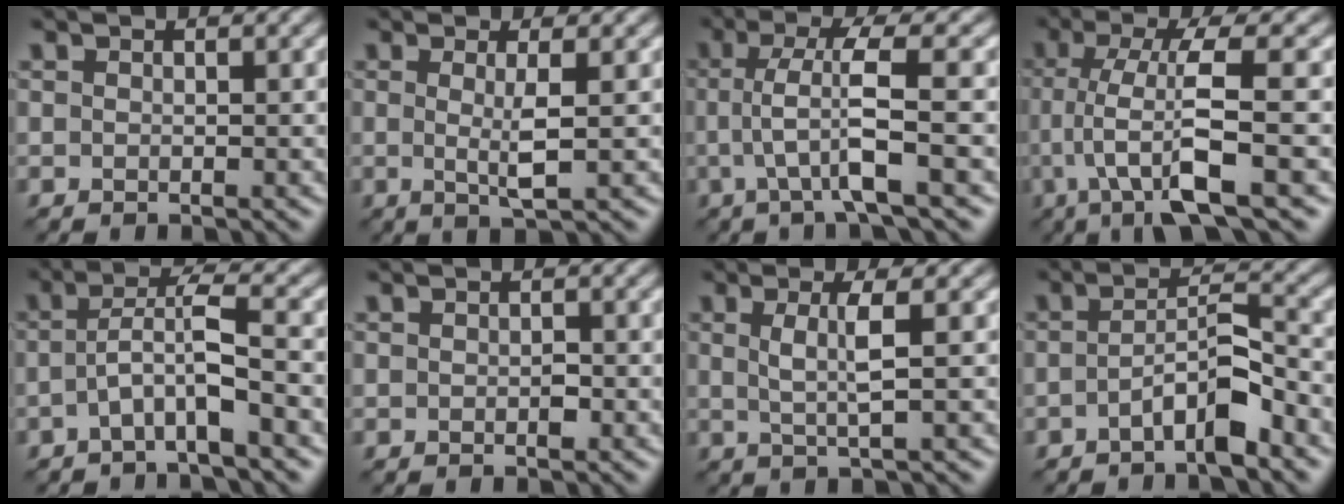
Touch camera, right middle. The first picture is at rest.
{"total": 2.7, "force": [0.1, 0.4, 2.7], "torque": [-0.050, -0.008, 0.001]}
{"total": 5.5, "force": [-0.3, 0.8, 5.4], "torque": [-0.102, 0.006, -0.006]}
{"total": 7.3, "force": [-1.4, 1.4, 7.0], "torque": [-0.125, 0.005, -0.029]}
{"total": 4.4, "force": [-1.3, 0.5, 4.2], "torque": [-0.080, 0.013, -0.034]}
{"total": 0.7, "force": [-0.2, 0.4, 0.6], "torque": [-0.010, 0.002, -0.001]}
{"total": 3.0, "force": [0.4, 0.5, 3.0], "torque": [-0.056, -0.003, 0.008]}
{"total": 4.2, "force": [-2.1, 1.0, 3.5], "torque": [-0.060, 0.013, -0.042]}